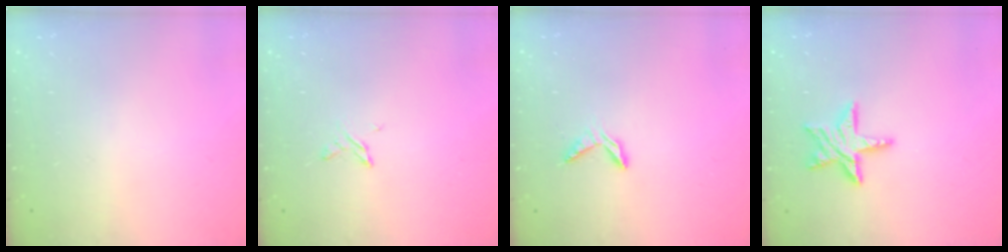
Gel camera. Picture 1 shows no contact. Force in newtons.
{"total": 3.0, "press": 2.9, "slide": 0.4}
{"total": 4.5, "press": 4.5, "slide": 0.3}
{"total": 11.2, "press": 11.2, "slide": 1.0}